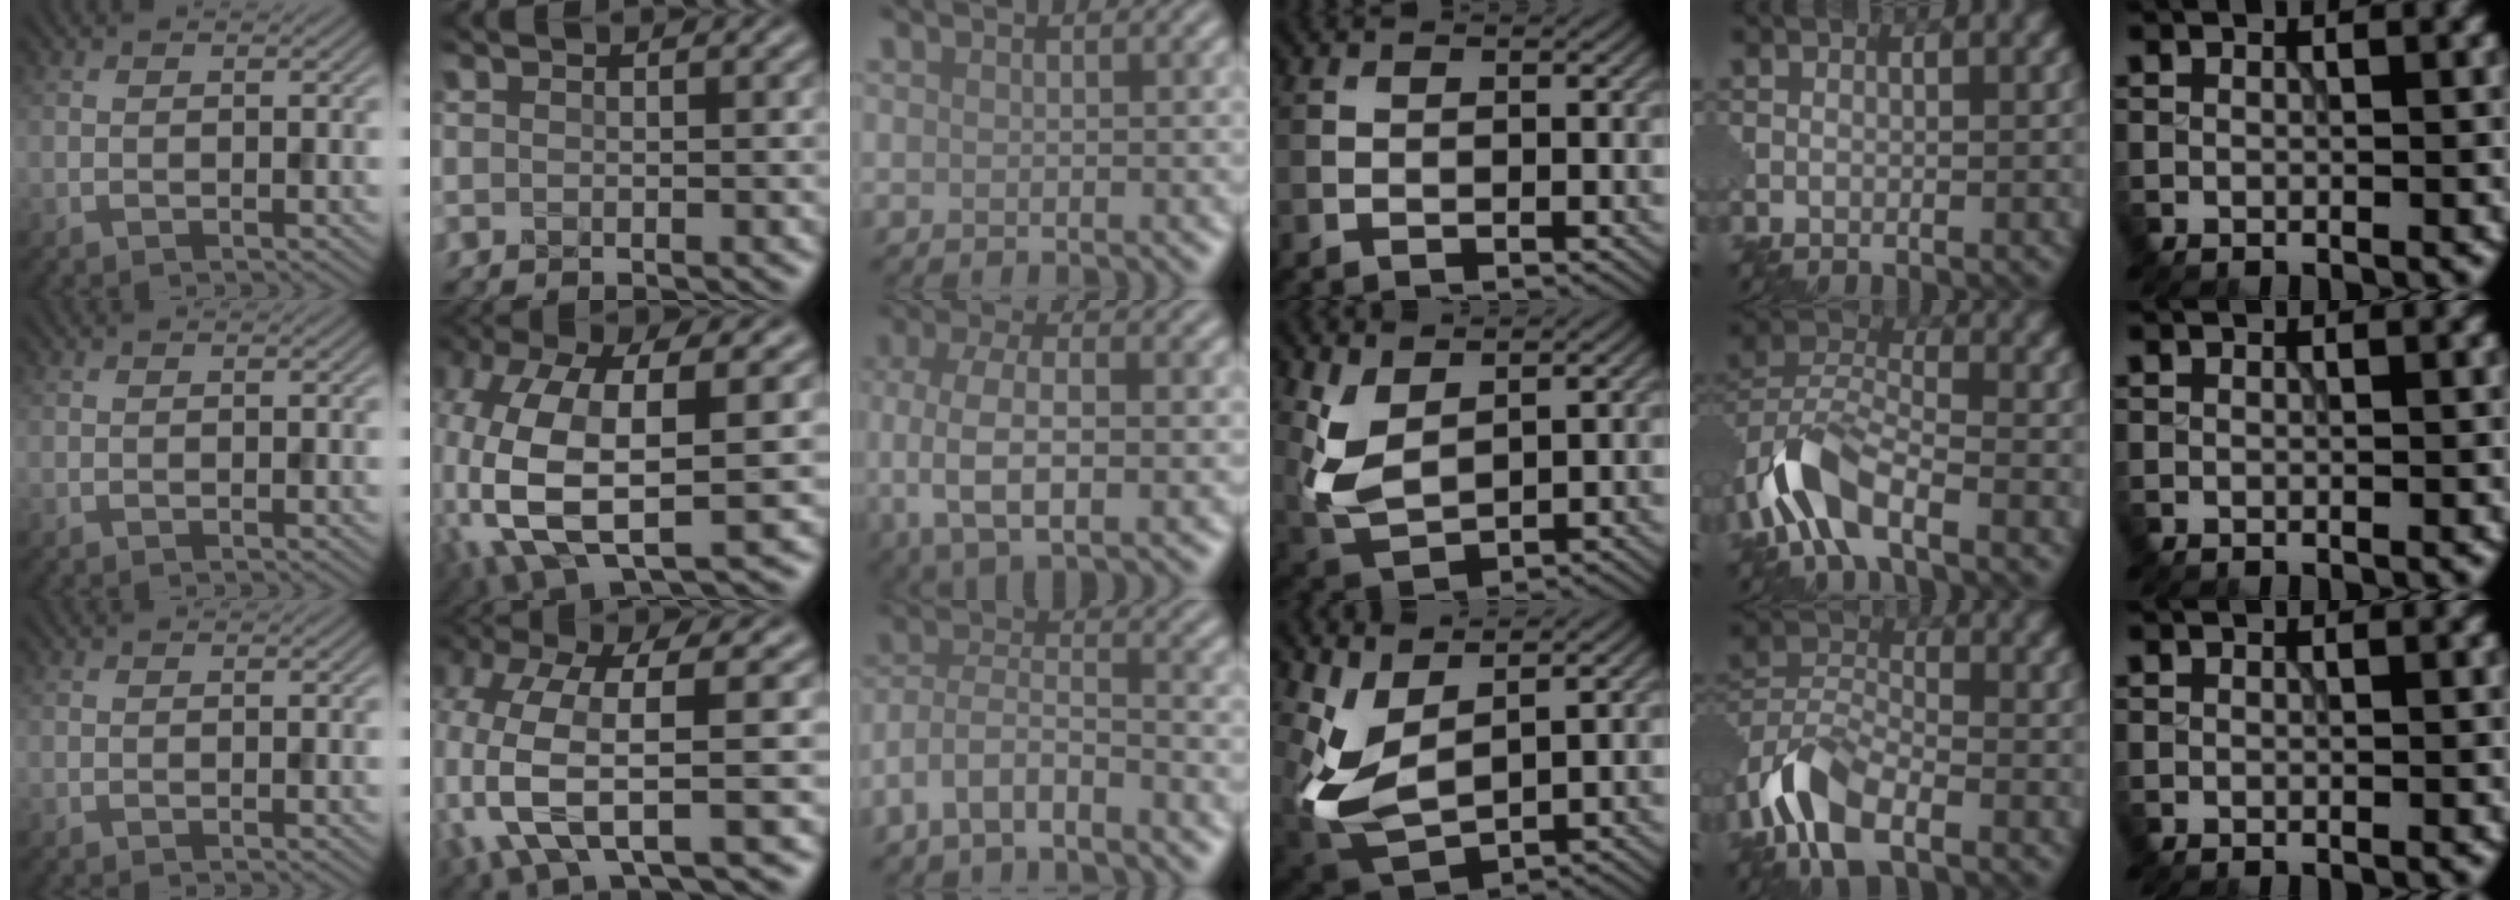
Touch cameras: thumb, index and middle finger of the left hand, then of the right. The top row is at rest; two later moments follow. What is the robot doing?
{"motion": "extract", "object": "pin"}